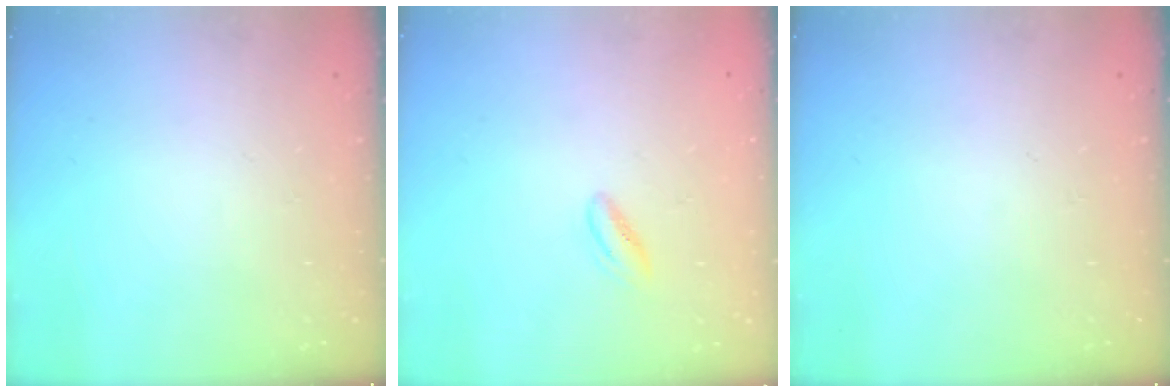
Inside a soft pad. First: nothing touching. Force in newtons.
{"total": 4.1, "press": 4.0, "slide": 1.1}
{"total": 0.0}